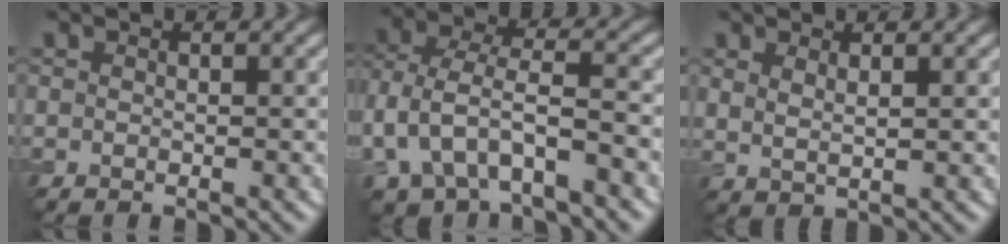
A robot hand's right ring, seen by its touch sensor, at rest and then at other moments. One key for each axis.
{"total": 6.3, "fx": -2.1, "fy": 3.6, "fz": 4.7, "tx": -0.101, "ty": 0.010, "tz": -0.043}
{"total": 1.7, "fx": 1.2, "fy": 0.5, "fz": 1.1, "tx": -0.023, "ty": -0.006, "tz": 0.027}